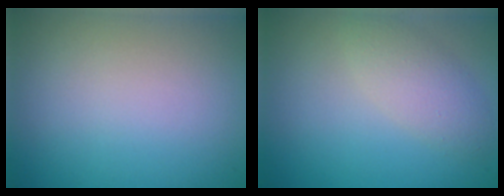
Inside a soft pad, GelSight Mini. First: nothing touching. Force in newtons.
{"total": 2.8, "press": 2.8, "slide": 0.1}